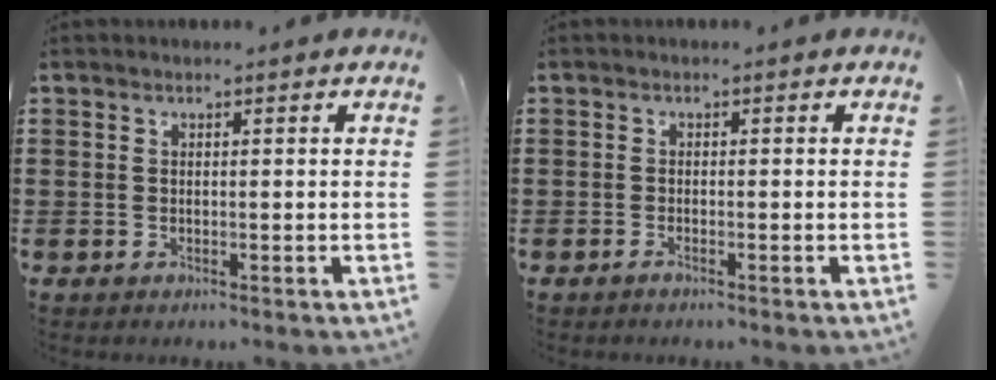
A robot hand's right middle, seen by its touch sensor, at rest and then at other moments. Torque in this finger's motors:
{"motor_torque": [0.27, 0.82, -0.02, -0.01]}